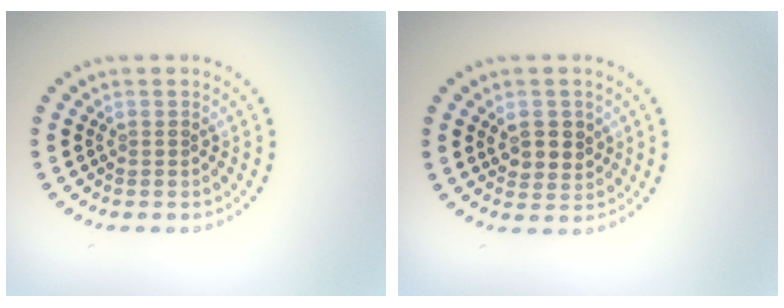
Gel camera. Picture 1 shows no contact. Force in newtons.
{"total": 2.8, "press": 2.7, "slide": 0.8}